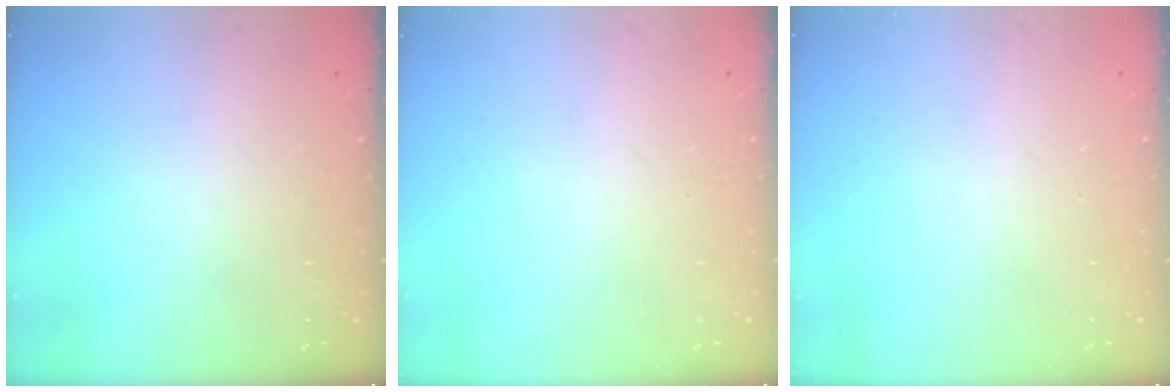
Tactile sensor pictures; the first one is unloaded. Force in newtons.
{"total": 0.0}
{"total": 0.0}